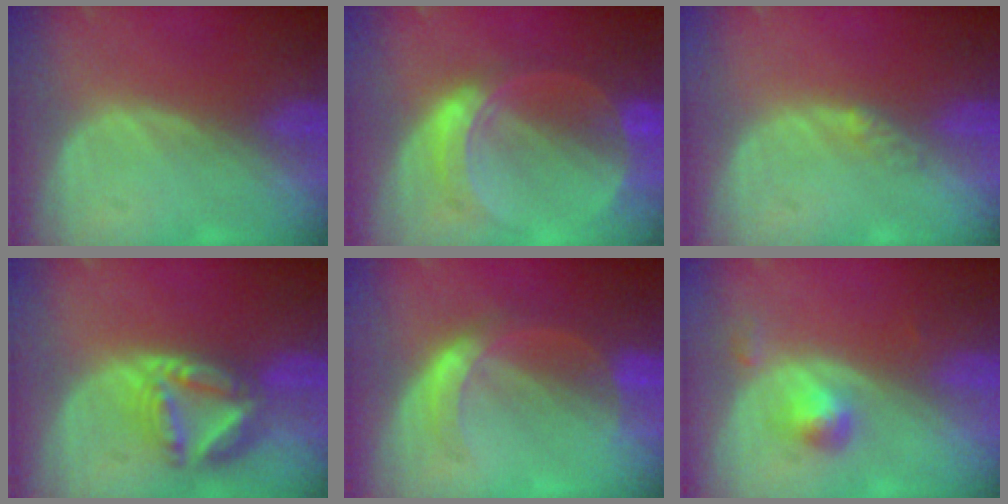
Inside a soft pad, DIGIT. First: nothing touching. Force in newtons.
{"total": 7.3, "press": 6.5, "slide": 3.4}
{"total": 1.8, "press": 1.6, "slide": 1.0}
{"total": 8.0, "press": 6.9, "slide": 4.0}
{"total": 5.7, "press": 5.1, "slide": 2.7}
{"total": 3.1, "press": 3.1, "slide": 0.2}